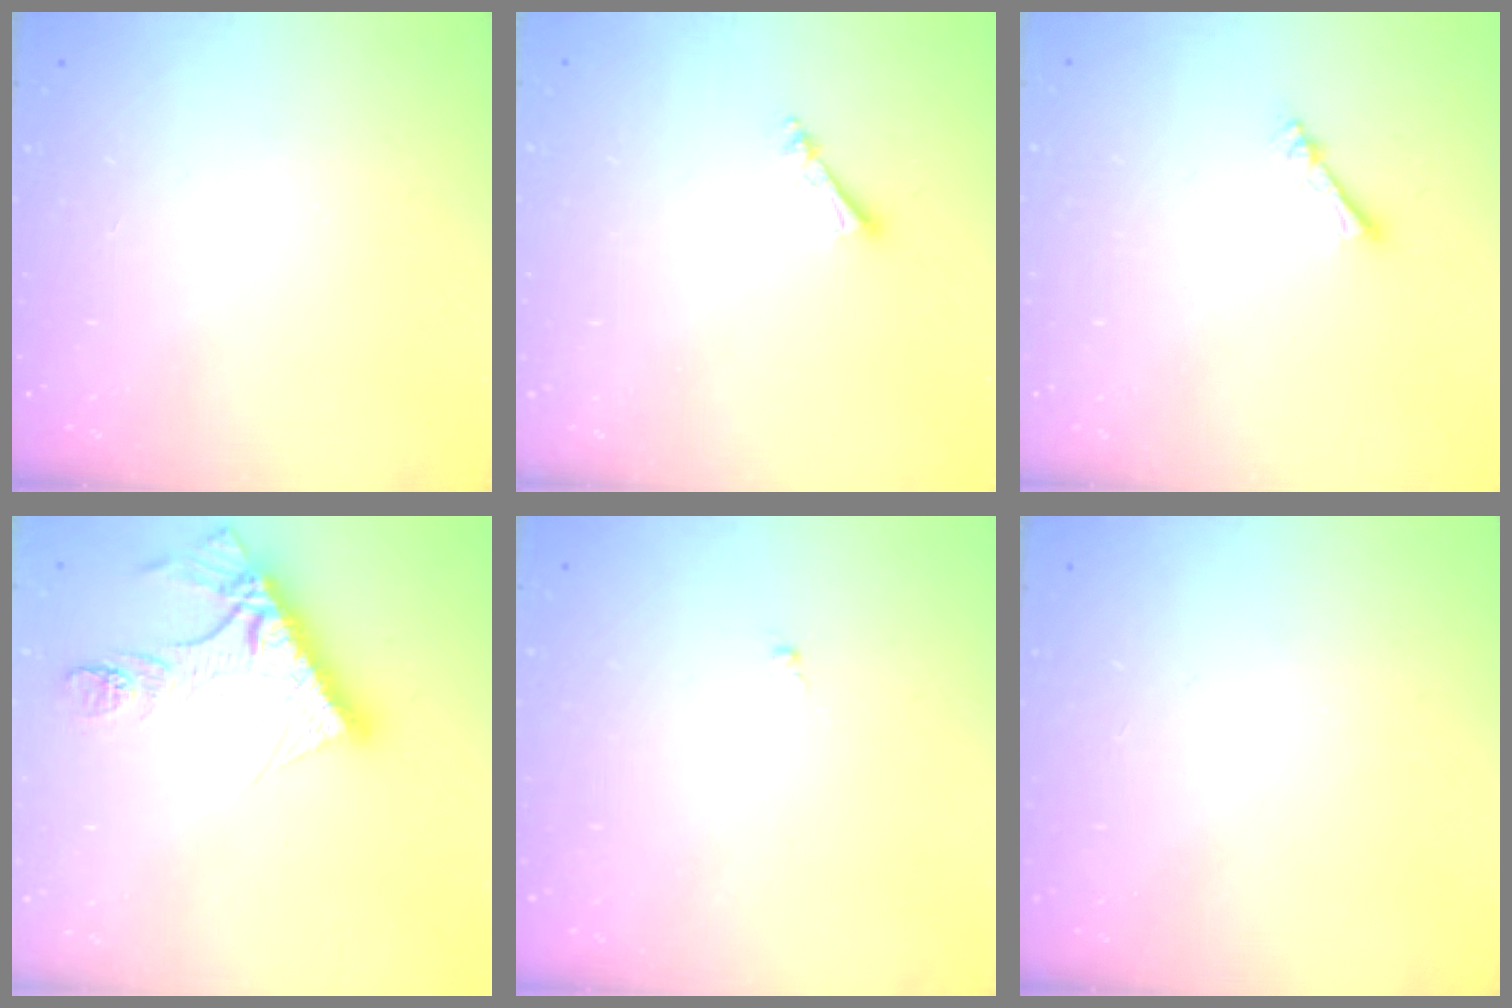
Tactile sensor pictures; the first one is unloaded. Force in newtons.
{"total": 3.7, "press": 3.7, "slide": 0.3}
{"total": 2.3, "press": 2.2, "slide": 0.4}
{"total": 14.0, "press": 14.0, "slide": 1.2}
{"total": 0.0}
{"total": 0.0}